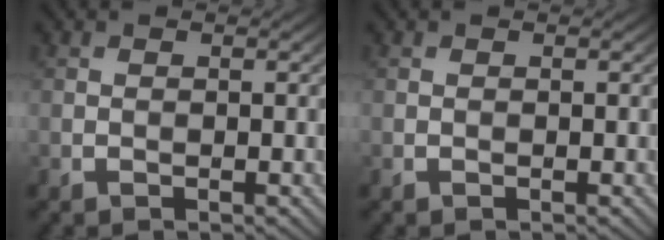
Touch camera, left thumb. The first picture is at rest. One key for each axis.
{"total": 0.0}